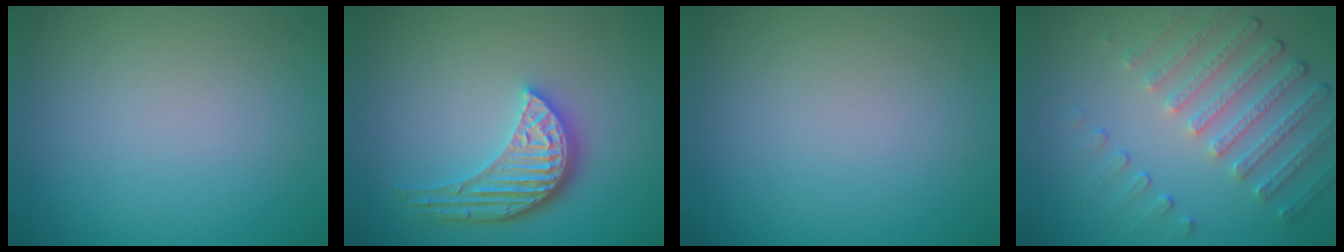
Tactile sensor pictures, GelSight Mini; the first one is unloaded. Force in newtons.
{"total": 4.7, "press": 3.7, "slide": 2.9}
{"total": 0.0}
{"total": 4.8, "press": 3.5, "slide": 3.2}